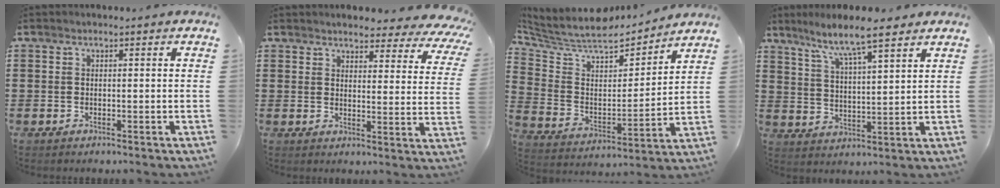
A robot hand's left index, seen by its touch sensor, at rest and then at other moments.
{"total": 4.3, "force": [4.0, 0.5, 1.4], "torque": [-0.036, -0.023, 0.069]}
{"total": 6.8, "force": [6.2, 1.8, 2.1], "torque": [-0.075, -0.049, 0.102]}
{"total": 6.8, "force": [5.7, 0.6, 3.7], "torque": [-0.095, -0.024, 0.095]}